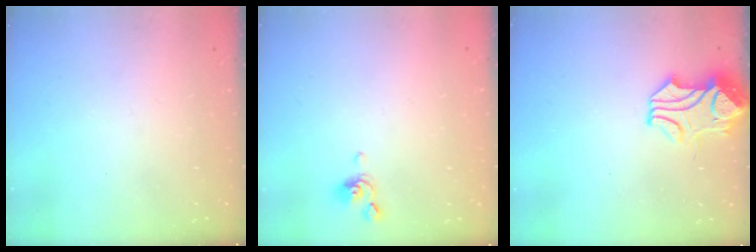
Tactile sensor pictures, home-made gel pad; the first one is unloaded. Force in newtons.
{"total": 2.3, "press": 2.3, "slide": 0.6}
{"total": 2.2, "press": 2.1, "slide": 0.7}